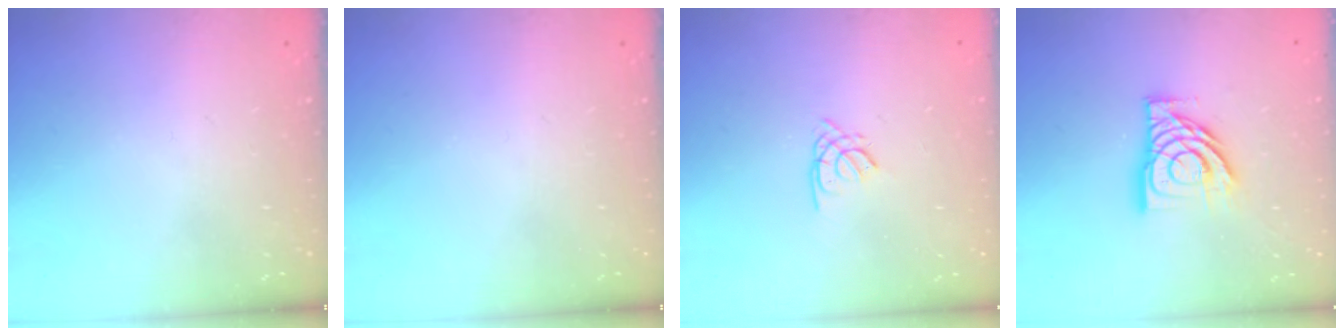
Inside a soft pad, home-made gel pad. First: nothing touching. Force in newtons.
{"total": 0.0}
{"total": 1.3, "press": 1.3, "slide": 0.4}
{"total": 13.3, "press": 13.3, "slide": 1.2}